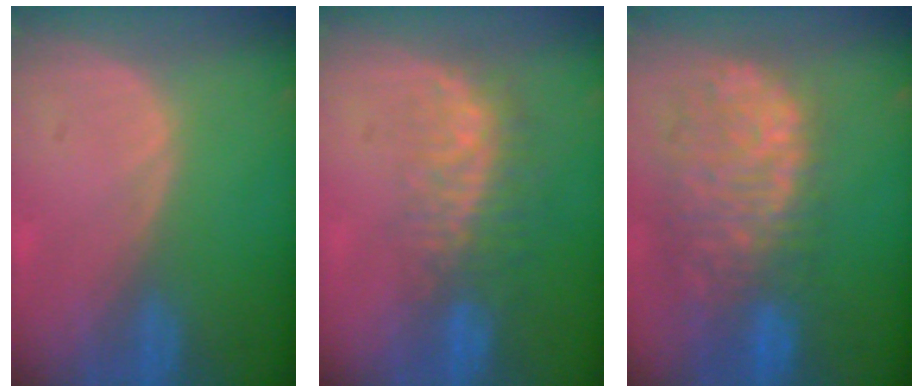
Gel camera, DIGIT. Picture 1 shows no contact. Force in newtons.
{"total": 8.3, "press": 6.9, "slide": 4.6}
{"total": 12.2, "press": 10.1, "slide": 6.9}